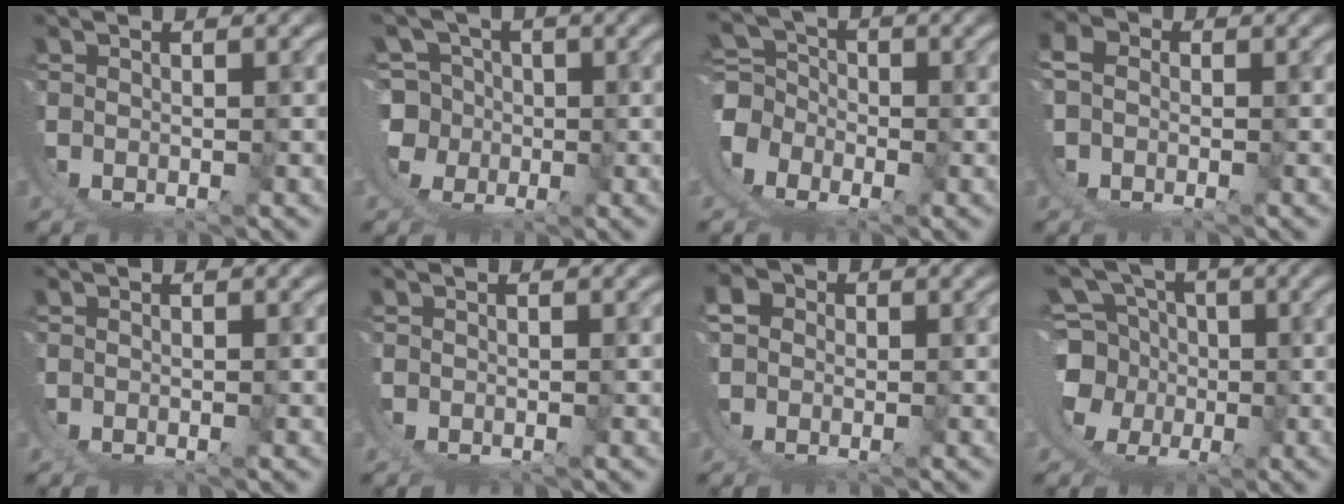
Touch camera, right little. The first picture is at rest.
{"total": 10.5, "force": [-0.7, 10.1, 2.9], "torque": [-0.110, -0.038, -0.013]}
{"total": 8.6, "force": [-0.9, 7.7, 3.6], "torque": [-0.096, -0.025, -0.017]}
{"total": 4.6, "force": [-0.5, 4.3, 1.4], "torque": [-0.036, 0.001, -0.025]}
{"total": 0.0}
{"total": 0.0}
{"total": 6.0, "force": [0.3, 5.6, 2.0], "torque": [-0.060, 0.000, -0.009]}
{"total": 10.7, "force": [-0.2, 9.4, 5.1], "torque": [-0.108, -0.036, 0.001]}